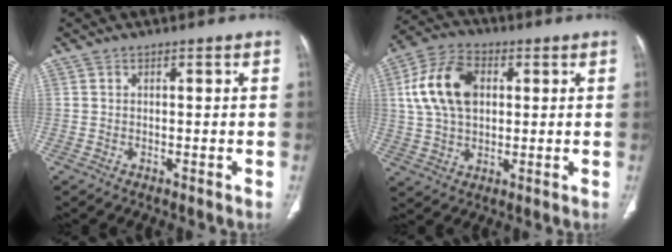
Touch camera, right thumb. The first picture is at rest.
{"total": 13.3, "force": [2.7, 8.7, 9.7], "torque": [-0.179, 0.013, 0.046]}